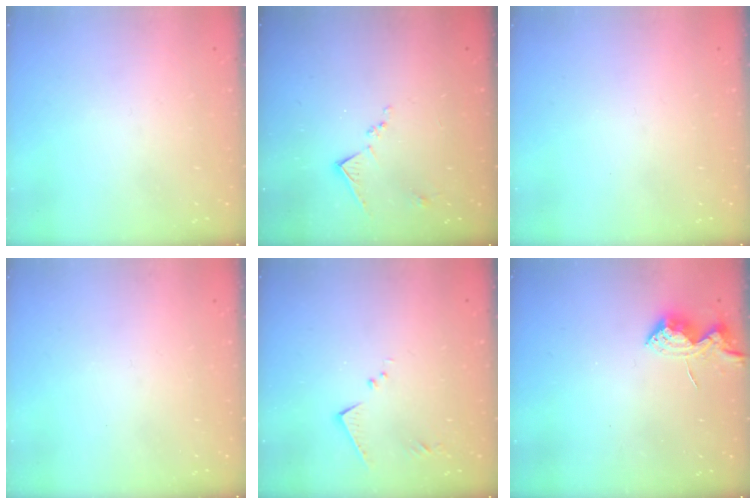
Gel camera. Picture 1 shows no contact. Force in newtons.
{"total": 8.5, "press": 8.5, "slide": 0.3}
{"total": 0.0}
{"total": 0.0}
{"total": 6.9, "press": 6.9, "slide": 0.4}
{"total": 8.6, "press": 8.6, "slide": 1.0}